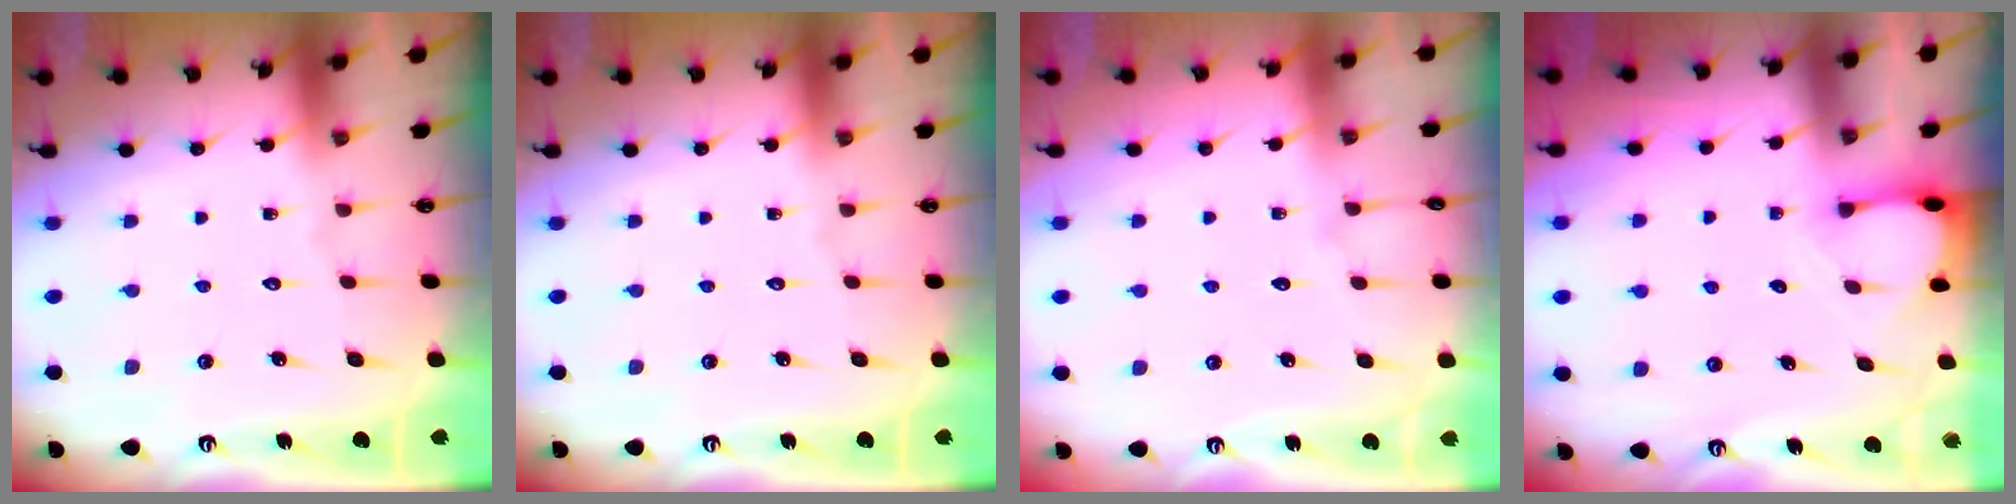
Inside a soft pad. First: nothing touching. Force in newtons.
{"total": 0.0}
{"total": 2.9, "press": 2.9, "slide": 0.4}
{"total": 2.3, "press": 2.3, "slide": 0.3}